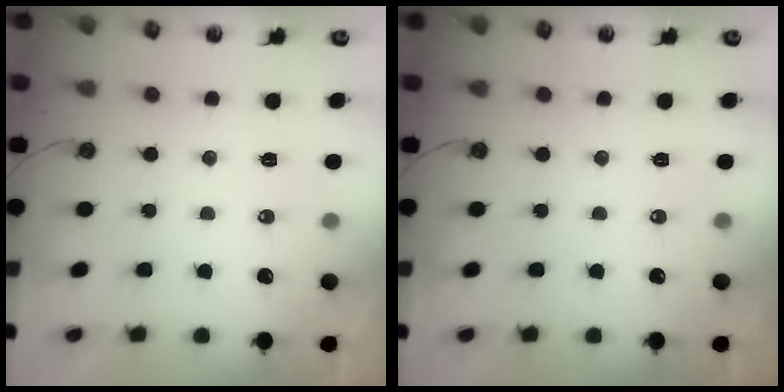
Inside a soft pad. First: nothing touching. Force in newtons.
{"total": 0.0}